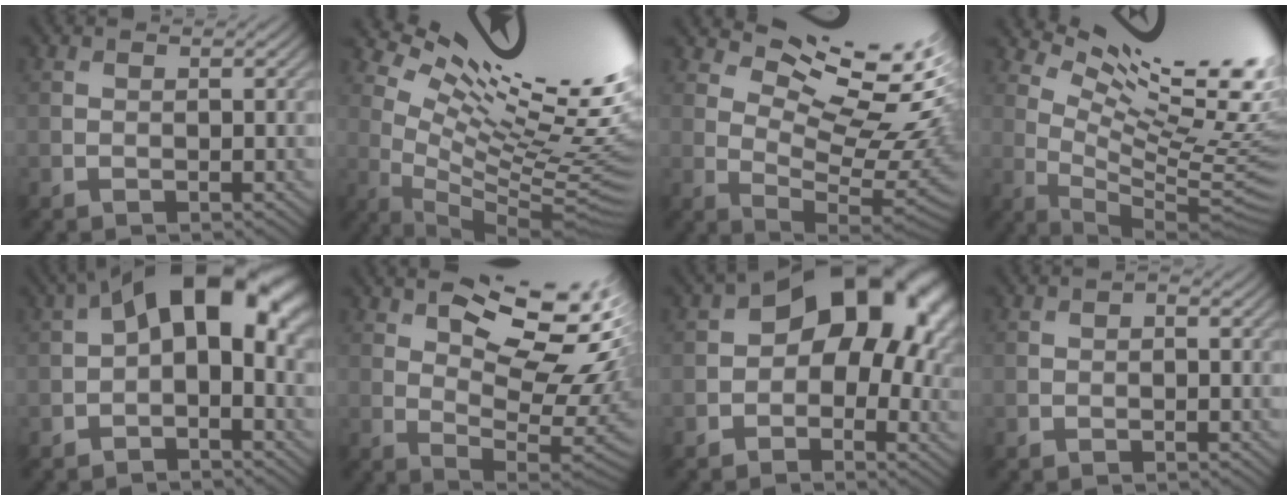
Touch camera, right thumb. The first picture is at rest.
{"total": 17.7, "force": [9.5, 3.8, 14.4], "torque": [-0.233, 0.001, 0.163]}
{"total": 14.1, "force": [6.8, 5.6, 11.0], "torque": [-0.156, 0.028, 0.123]}
{"total": 16.1, "force": [9.4, 3.8, 12.6], "torque": [-0.203, -0.005, 0.151]}
{"total": 11.7, "force": [1.8, 6.3, 9.8], "torque": [-0.151, 0.018, 0.020]}
{"total": 16.9, "force": [7.1, 7.4, 13.5], "torque": [-0.216, 0.034, 0.114]}
{"total": 14.2, "force": [1.8, 9.1, 10.7], "torque": [-0.121, 0.010, 0.018]}
{"total": 0.5, "force": [-0.3, 0.2, 0.4], "torque": [0.000, 0.000, -0.005]}